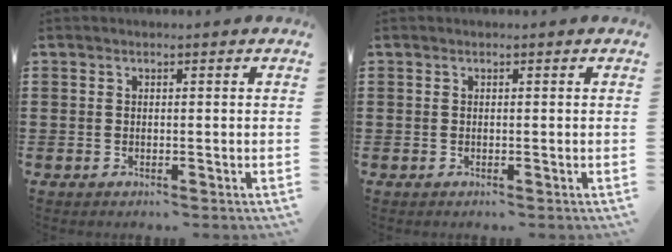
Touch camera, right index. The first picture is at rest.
{"total": 0.0}